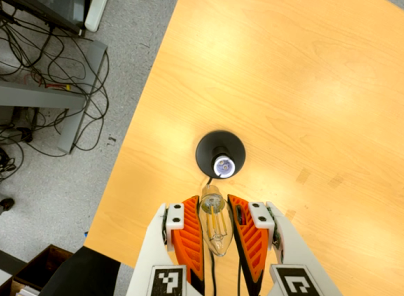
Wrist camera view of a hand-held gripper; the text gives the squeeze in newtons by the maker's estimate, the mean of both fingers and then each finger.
{"total": 21.7, "left": 23.5, "right": 19.9}